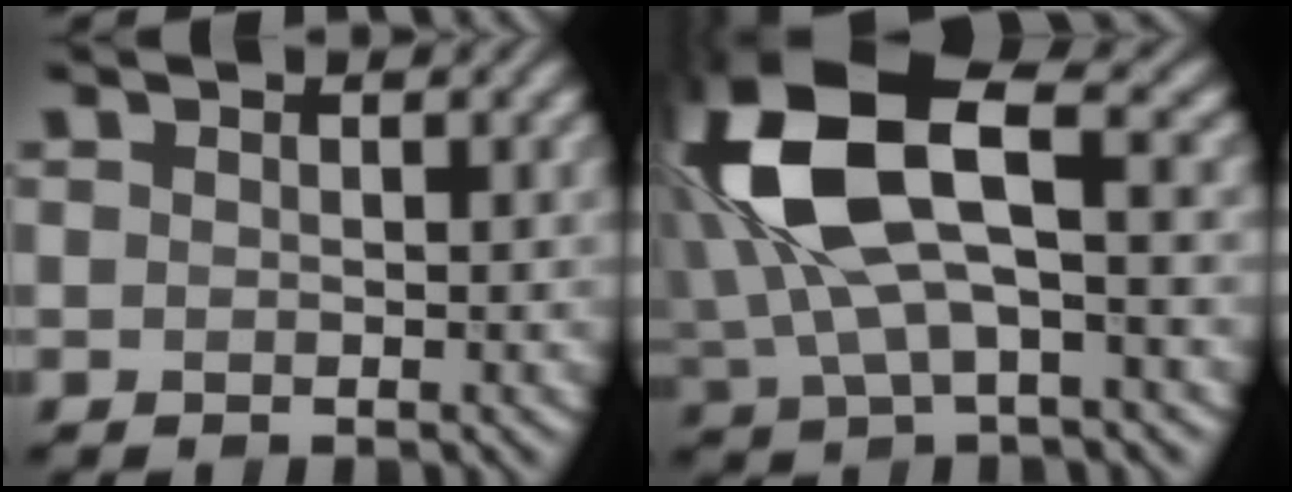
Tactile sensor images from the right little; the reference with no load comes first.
{"total": 12.6, "force": [2.4, 5.8, 10.9], "torque": [-0.262, 0.013, 0.048]}